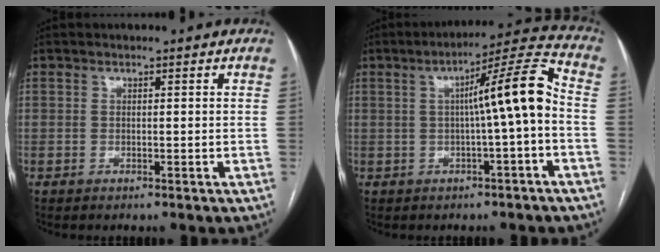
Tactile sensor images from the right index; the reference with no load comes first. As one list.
[{"total": 9.8, "force": [-0.4, -0.3, 9.8], "torque": [-0.141, 0.028, -0.008]}]